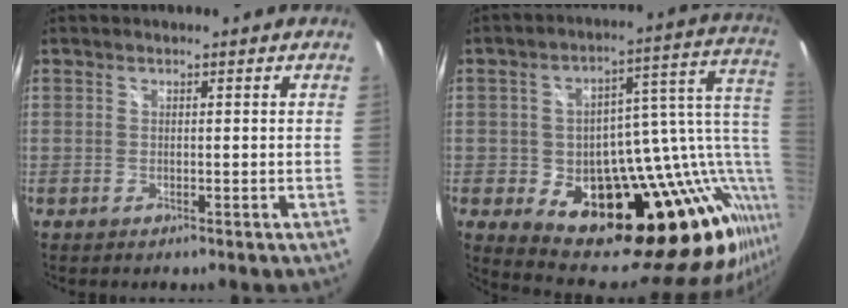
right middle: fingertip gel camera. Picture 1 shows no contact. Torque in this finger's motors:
{"motor_torque": [1.97, -0.17, 1.05, 0.21]}